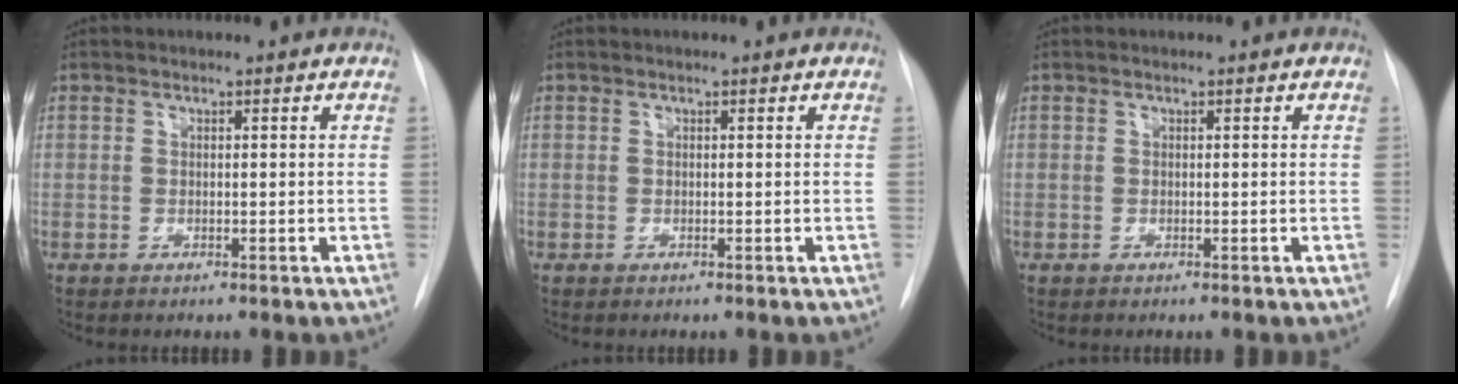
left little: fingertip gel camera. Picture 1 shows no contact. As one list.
[{"total": 0.0}, {"total": 0.0}]